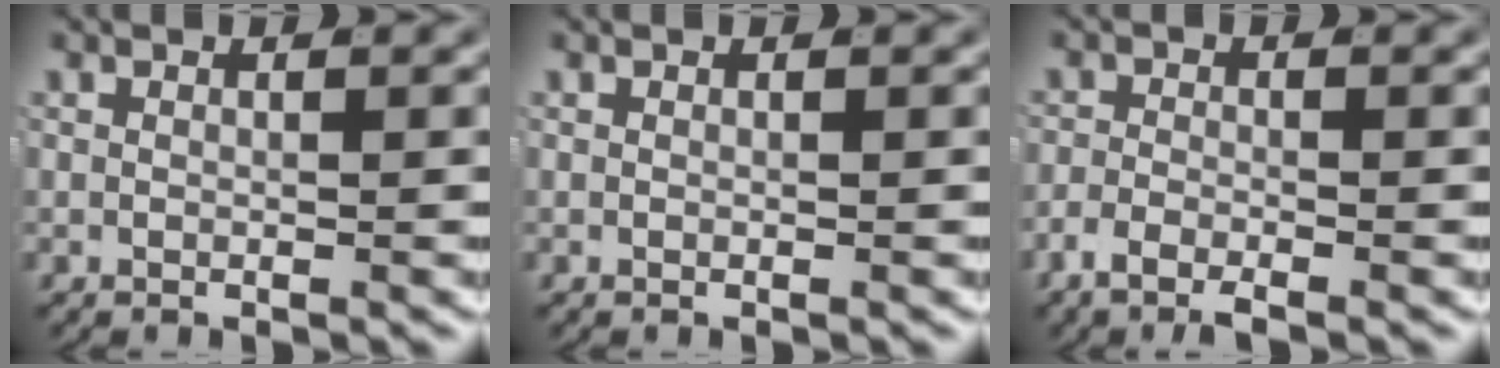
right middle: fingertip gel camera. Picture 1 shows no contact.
{"total": 0.0}
{"total": 2.4, "force": [-1.8, 0.7, 1.3], "torque": [-0.024, 0.000, -0.036]}